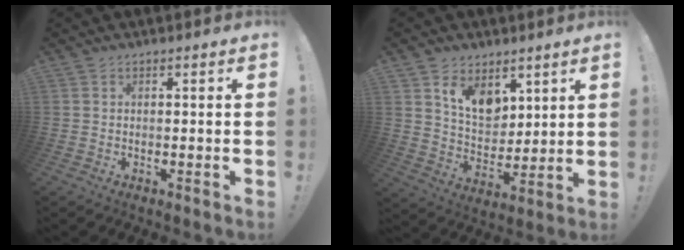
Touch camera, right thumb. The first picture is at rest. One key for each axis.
{"total": 11.3, "fx": 6.8, "fy": 7.6, "fz": 5.0, "tx": -0.090, "ty": -0.034, "tz": 0.133}